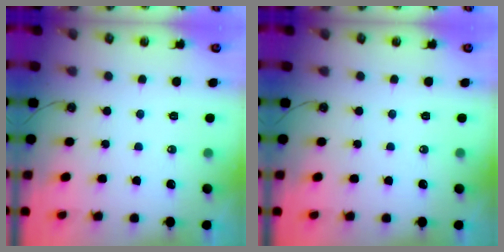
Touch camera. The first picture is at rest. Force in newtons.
{"total": 0.0}